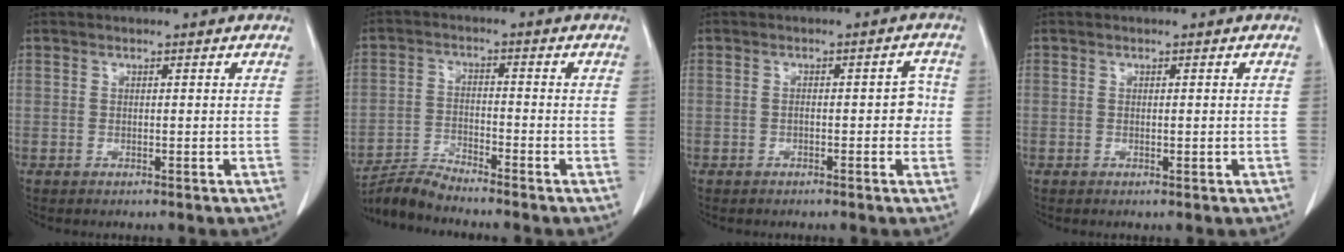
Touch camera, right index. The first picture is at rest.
{"total": 5.1, "force": [-5.0, -1.0, 0.4], "torque": [-0.015, -0.015, -0.097]}
{"total": 3.5, "force": [-0.6, 1.4, 3.2], "torque": [-0.033, 0.015, -0.010]}
{"total": 0.6, "force": [-0.1, 0.2, 0.6], "torque": [-0.011, -0.002, 0.001]}